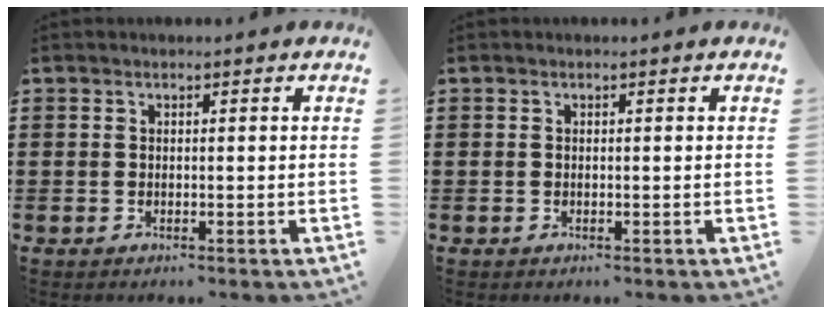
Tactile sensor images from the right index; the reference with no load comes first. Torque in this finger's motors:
{"motor_torque": [-0.02, 0.00, 0.00, -0.01]}